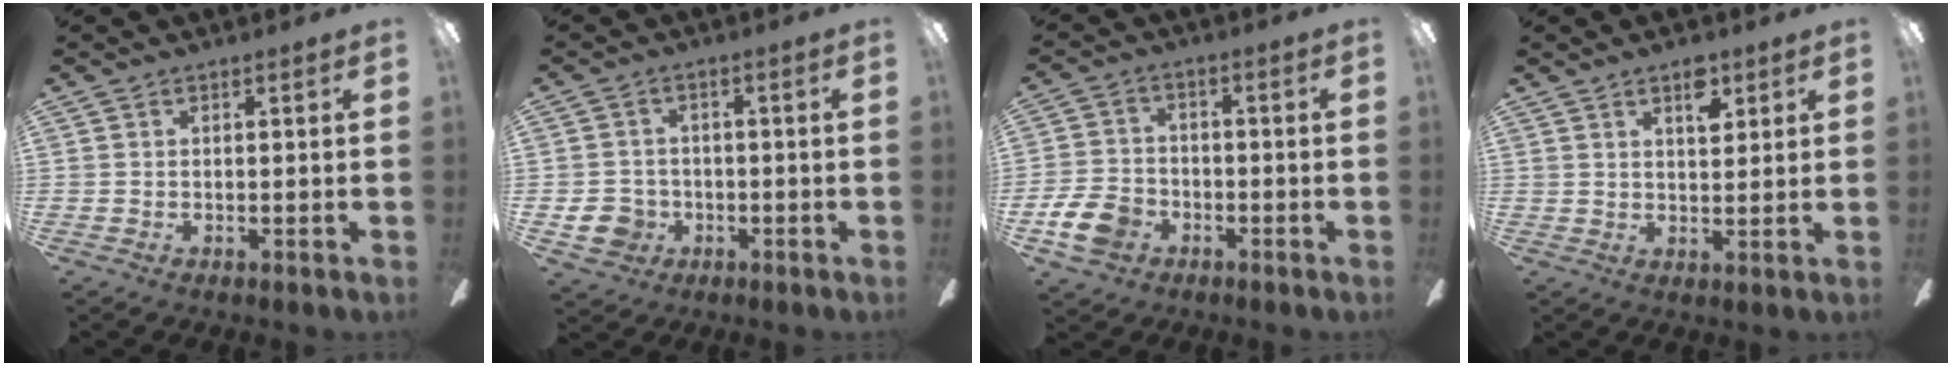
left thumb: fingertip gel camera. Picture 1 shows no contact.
{"total": 6.9, "force": [-2.2, 5.9, 2.7], "torque": [-0.074, 0.013, -0.042]}
{"total": 9.5, "force": [-4.6, 6.7, 4.9], "torque": [-0.117, 0.028, -0.084]}
{"total": 6.0, "force": [3.5, 2.7, 4.0], "torque": [-0.046, -0.012, 0.055]}